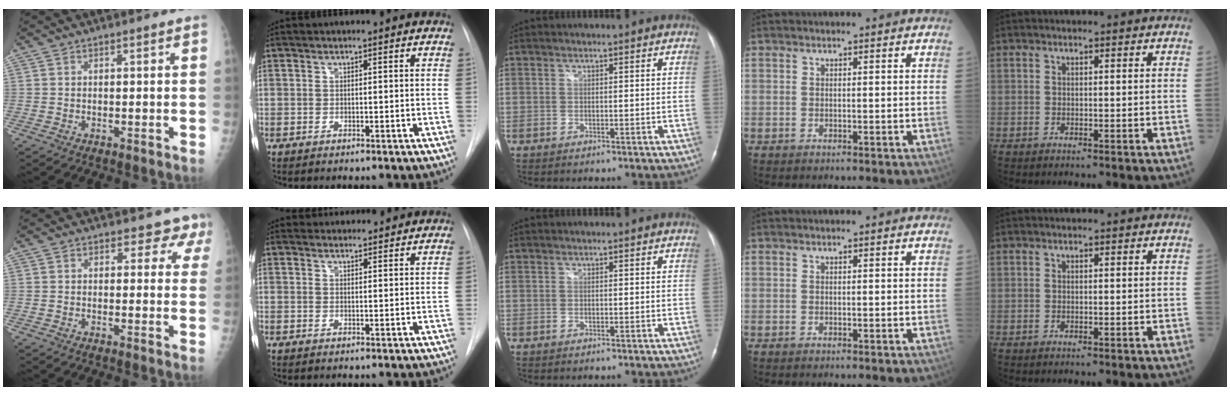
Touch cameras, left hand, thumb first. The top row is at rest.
{"thumb": {"total": 3.9, "force": [3.1, 2.4, 0.3], "torque": [0.030, -0.015, 0.014]}, "index": {"total": 4.0, "force": [3.9, 0.9, -0.1], "torque": [0.000, 0.019, 0.051]}}